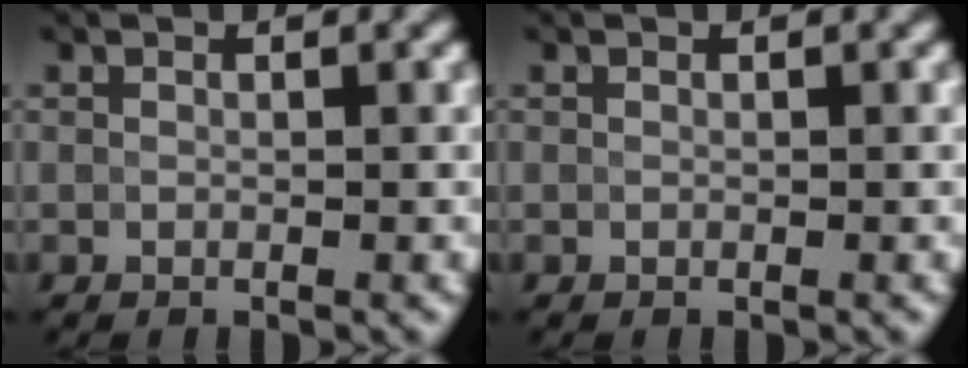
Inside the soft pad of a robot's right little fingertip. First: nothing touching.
{"total": 0.0}